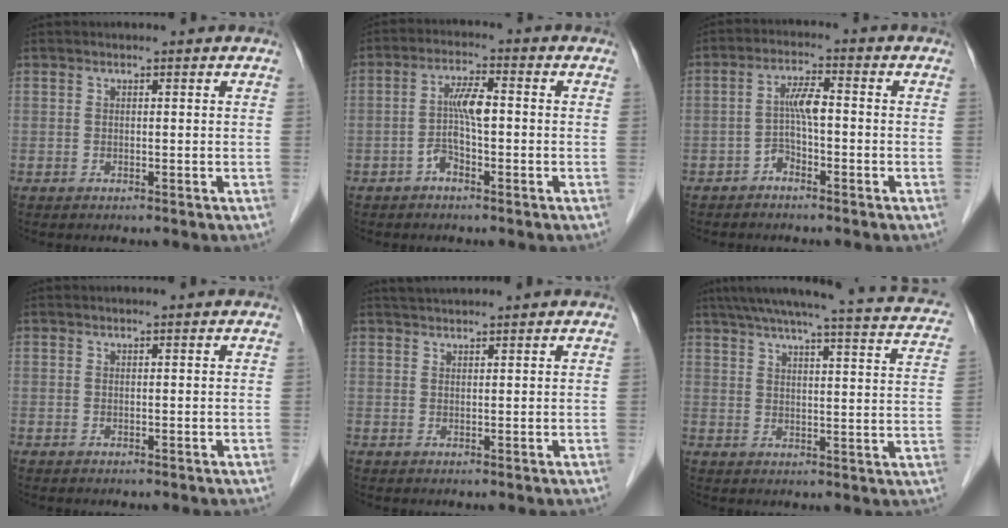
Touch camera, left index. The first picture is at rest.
{"total": 4.7, "force": [-1.0, 1.3, 4.4], "torque": [-0.089, 0.014, -0.021]}
{"total": 3.7, "force": [-1.2, 1.2, 3.3], "torque": [-0.064, 0.013, -0.023]}
{"total": 0.0}
{"total": 2.5, "force": [2.4, -0.1, 0.7], "torque": [-0.013, 0.023, 0.046]}
{"total": 24.6, "force": [20.9, 2.7, 12.7], "torque": [-0.183, 0.003, 0.245]}